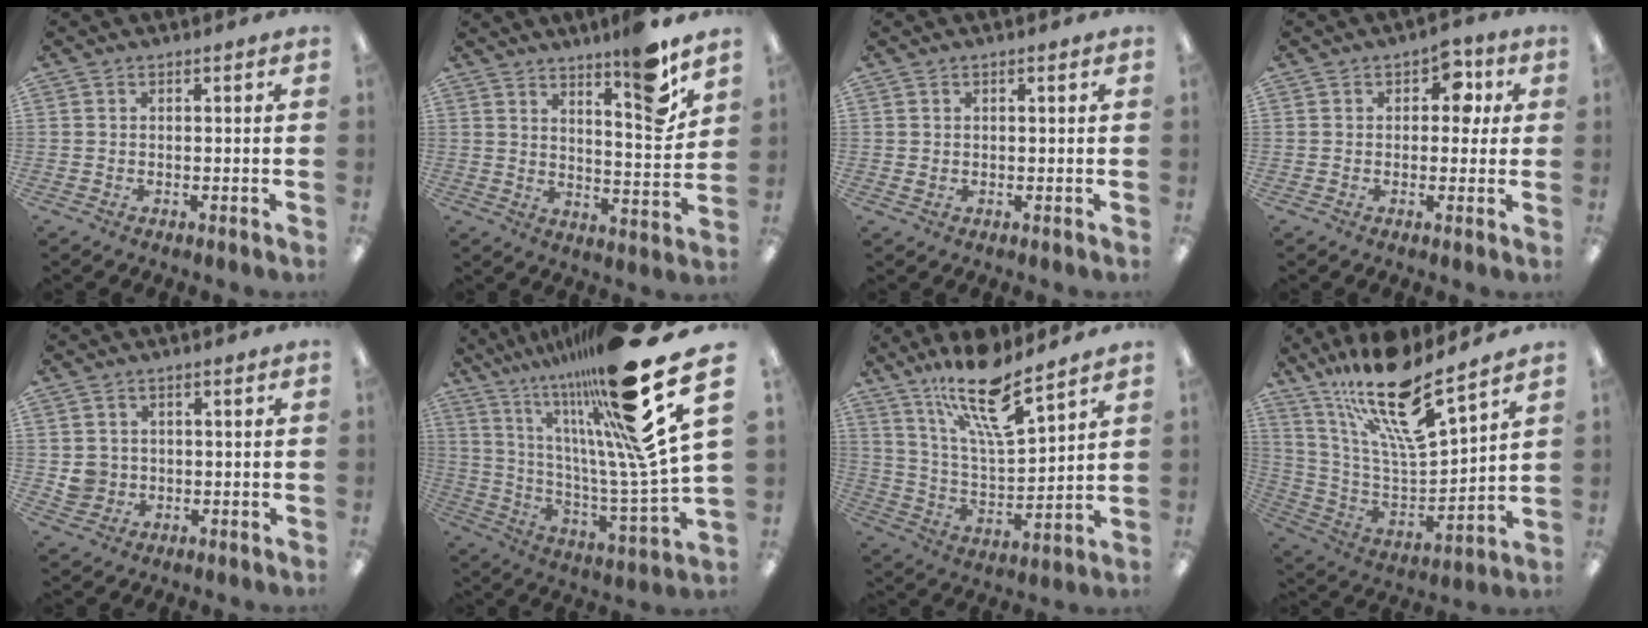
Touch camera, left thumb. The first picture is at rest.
{"total": 11.8, "force": [9.0, 1.5, 7.5], "torque": [-0.091, -0.068, 0.141]}
{"total": 0.8, "force": [0.3, 0.5, 0.5], "torque": [-0.011, 0.004, 0.004]}
{"total": 5.9, "force": [1.9, 3.9, 4.1], "torque": [-0.045, 0.000, 0.025]}
{"total": 4.1, "force": [0.3, 4.0, 0.9], "torque": [-0.008, 0.003, 0.006]}
{"total": 29.1, "force": [16.6, 6.7, 22.9], "torque": [-0.336, -0.106, 0.271]}
{"total": 17.1, "force": [12.8, 4.2, 10.5], "torque": [-0.186, -0.075, 0.213]}
{"total": 19.2, "force": [14.8, 4.0, 11.6], "torque": [-0.211, -0.112, 0.249]}